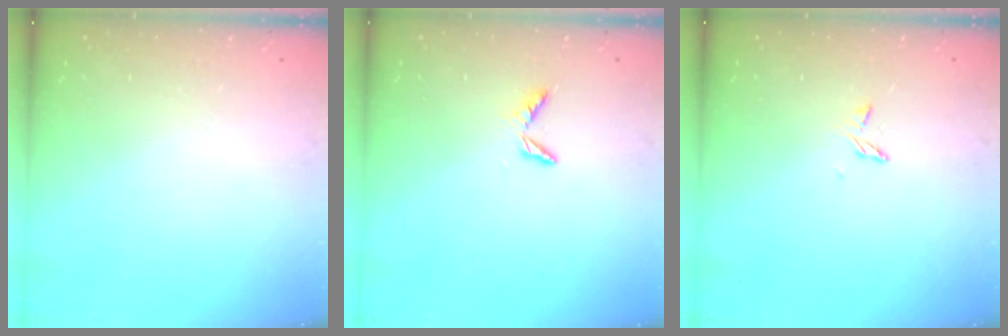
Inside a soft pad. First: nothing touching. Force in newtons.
{"total": 4.7, "press": 4.7, "slide": 0.5}
{"total": 4.2, "press": 4.2, "slide": 0.4}